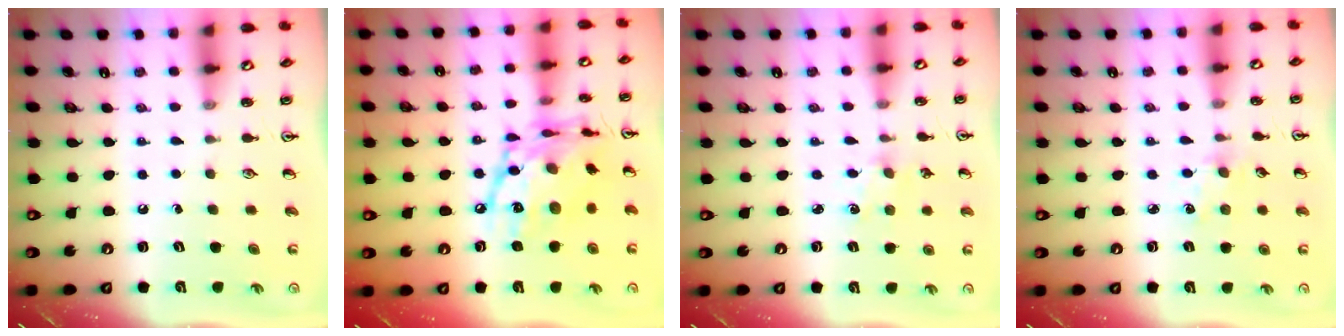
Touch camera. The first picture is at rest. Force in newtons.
{"total": 18.8, "press": 18.7, "slide": 1.4}
{"total": 0.8, "press": 0.8, "slide": 0.2}
{"total": 2.9, "press": 2.9, "slide": 0.5}